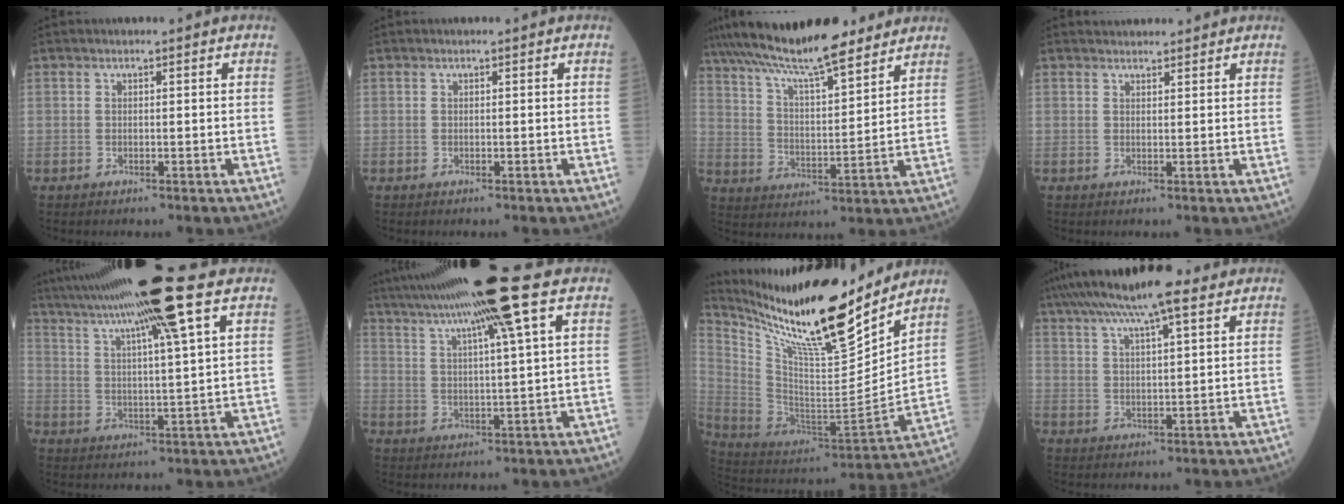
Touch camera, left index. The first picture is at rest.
{"total": 0.0}
{"total": 16.3, "force": [13.6, 2.2, 8.7], "torque": [-0.154, 0.019, 0.232]}
{"total": 4.3, "force": [4.2, 0.9, 0.9], "torque": [-0.011, 0.027, 0.058]}
{"total": 17.9, "force": [13.0, -1.4, 12.3], "torque": [-0.219, 0.025, 0.201]}
{"total": 17.0, "force": [12.2, -1.9, 11.6], "torque": [-0.205, 0.019, 0.187]}
{"total": 24.7, "force": [20.0, 2.5, 14.3], "torque": [-0.258, -0.027, 0.342]}
{"total": 12.9, "force": [9.5, 1.7, 8.5], "torque": [-0.148, 0.040, 0.153]}